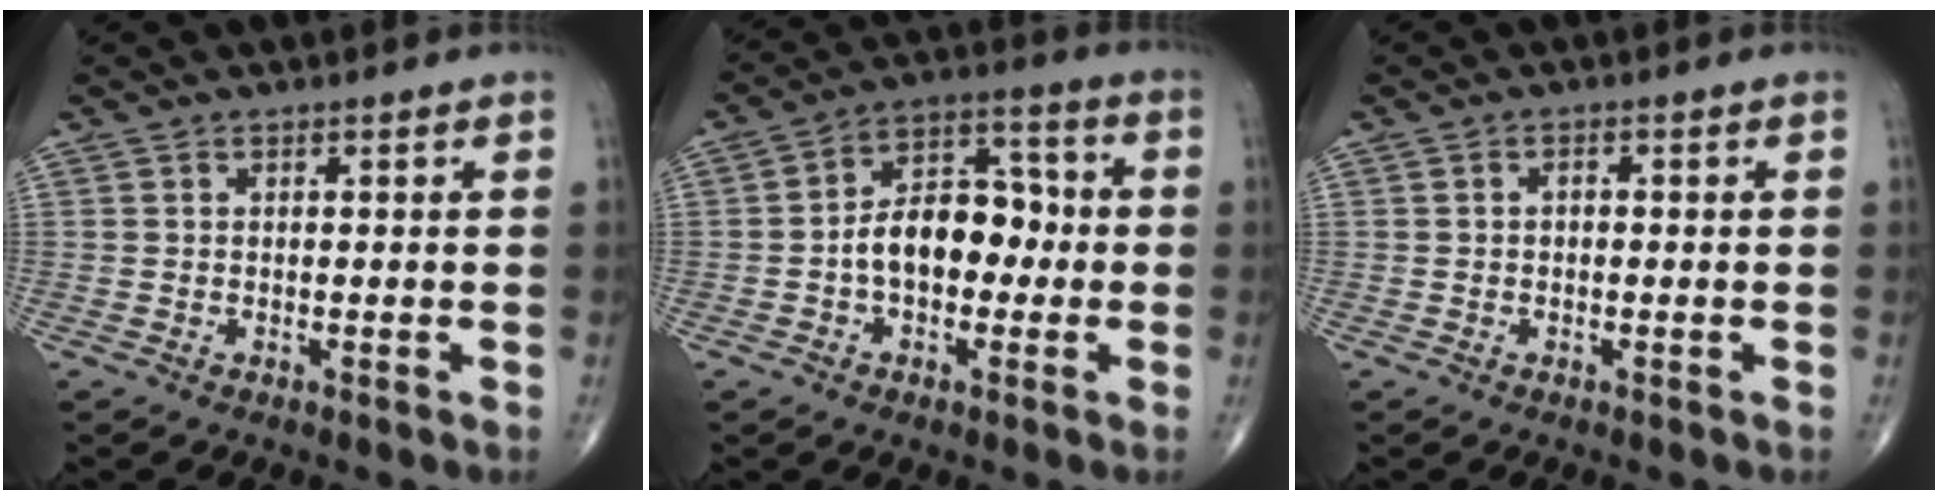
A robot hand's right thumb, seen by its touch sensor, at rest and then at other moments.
{"total": 11.7, "force": [-1.4, 7.7, 8.8], "torque": [-0.113, 0.044, -0.035]}
{"total": 1.0, "force": [-0.1, 0.7, 0.7], "torque": [-0.009, 0.003, -0.003]}